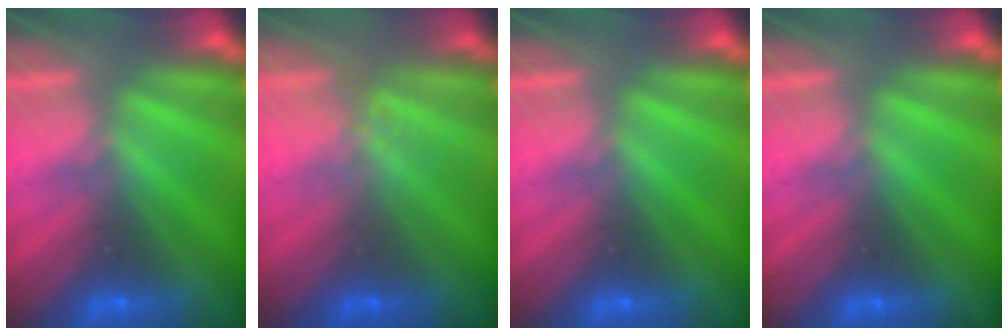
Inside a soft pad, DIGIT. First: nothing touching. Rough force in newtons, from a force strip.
{"total": 1.0}
{"total": 0.0}
{"total": 0.0}